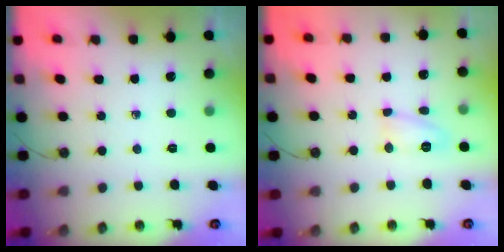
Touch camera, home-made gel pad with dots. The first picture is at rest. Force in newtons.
{"total": 7.6, "press": 7.6, "slide": 0.5}